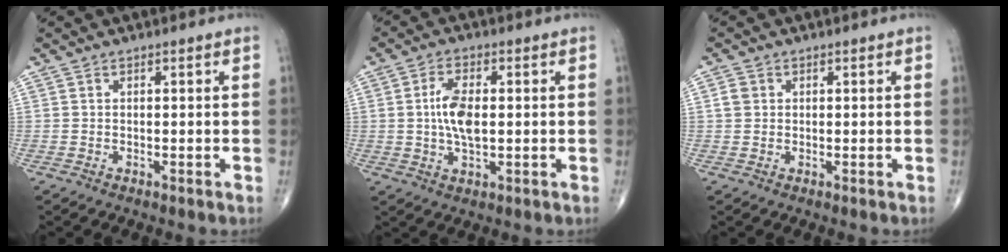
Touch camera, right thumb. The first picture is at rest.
{"total": 9.5, "force": [0.3, 4.3, 8.4], "torque": [-0.169, 0.001, 0.006]}
{"total": 2.0, "force": [0.5, 1.8, 0.9], "torque": [-0.012, 0.002, 0.008]}